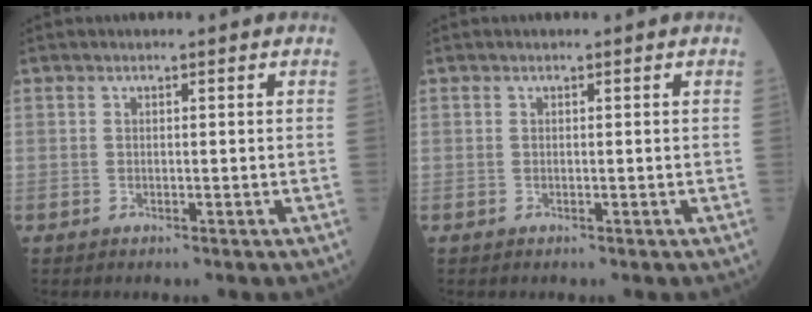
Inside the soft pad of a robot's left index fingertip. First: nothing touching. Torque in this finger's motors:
{"motor_torque": [0.06, -0.03, -0.01, 0.01]}